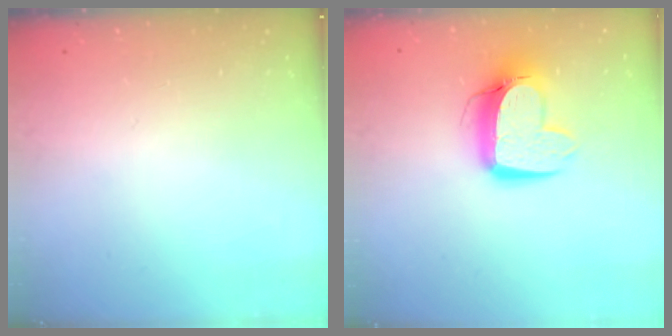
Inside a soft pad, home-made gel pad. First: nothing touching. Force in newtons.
{"total": 12.5, "press": 12.4, "slide": 1.2}